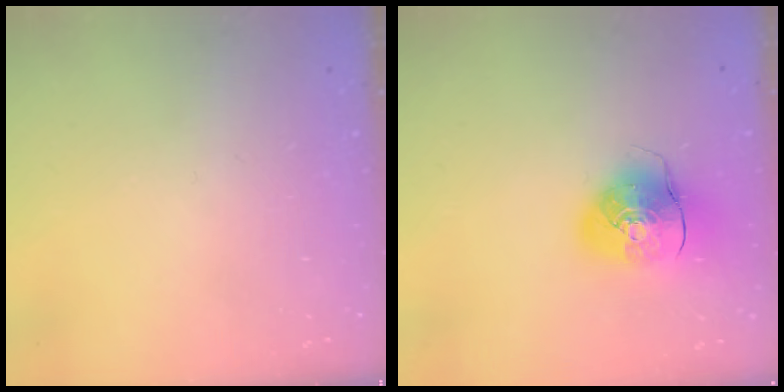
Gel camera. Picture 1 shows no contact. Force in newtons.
{"total": 10.6, "press": 10.5, "slide": 1.8}